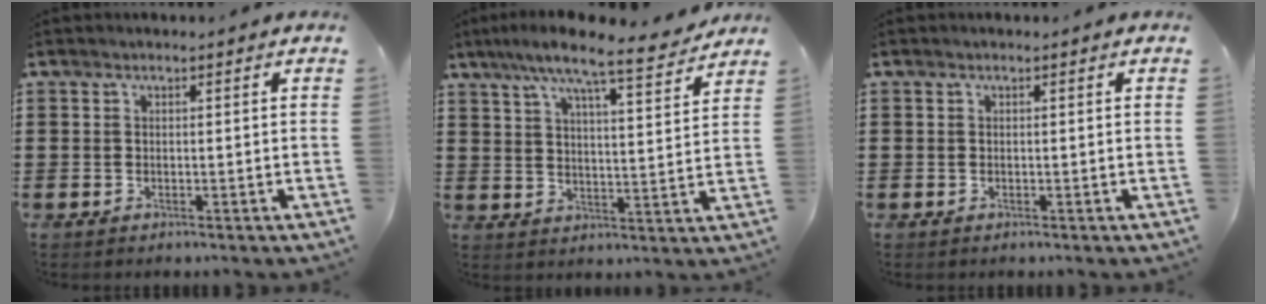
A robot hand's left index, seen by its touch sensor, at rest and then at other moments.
{"total": 8.7, "force": [7.3, 0.1, 4.8], "torque": [-0.108, -0.034, 0.122]}
{"total": 0.0}